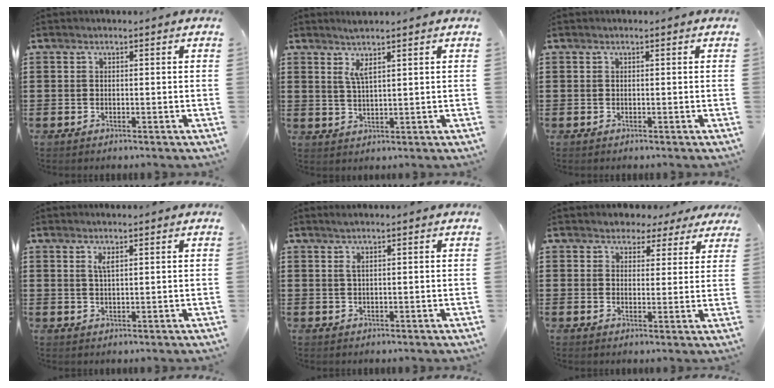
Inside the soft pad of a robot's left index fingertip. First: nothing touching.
{"total": 3.3, "force": [2.1, 0.2, 2.5], "torque": [-0.055, 0.002, 0.037]}
{"total": 0.0}
{"total": 2.7, "force": [1.4, 0.6, 2.2], "torque": [-0.048, 0.003, 0.024]}
{"total": 1.3, "force": [0.6, 0.1, 1.2], "torque": [-0.026, 0.001, 0.010]}
{"total": 3.7, "force": [3.1, 2.1, 0.2], "torque": [-0.016, -0.004, 0.054]}